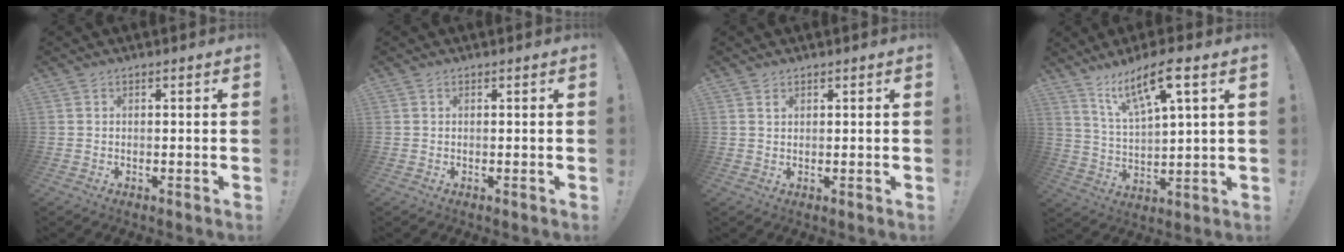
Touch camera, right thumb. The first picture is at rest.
{"total": 0.0}
{"total": 1.3, "force": [1.1, 0.6, 0.5], "torque": [-0.004, -0.003, 0.019]}
{"total": 12.7, "force": [8.0, 2.8, 9.6], "torque": [-0.165, -0.033, 0.130]}